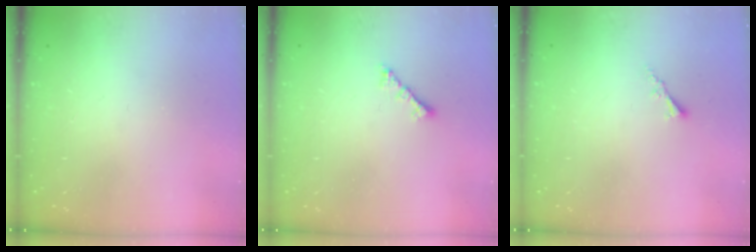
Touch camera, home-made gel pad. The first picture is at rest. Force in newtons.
{"total": 2.0, "press": 1.9, "slide": 0.5}
{"total": 1.7, "press": 1.6, "slide": 0.5}